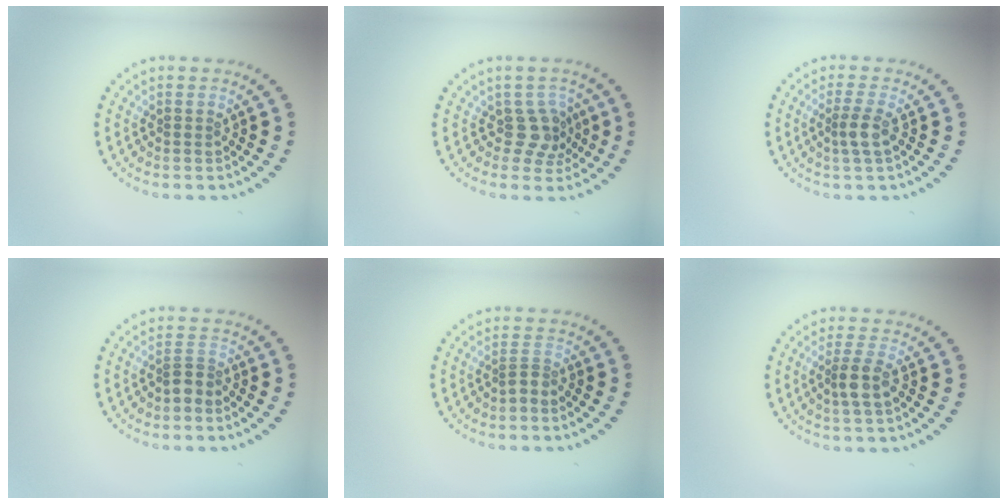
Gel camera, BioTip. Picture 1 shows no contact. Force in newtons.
{"total": 2.6, "press": 2.1, "slide": 1.6}
{"total": 1.8, "press": 1.5, "slide": 1.0}
{"total": 1.3, "press": 0.9, "slide": 1.0}
{"total": 1.0, "press": 0.6, "slide": 0.8}
{"total": 2.3, "press": 1.9, "slide": 1.2}